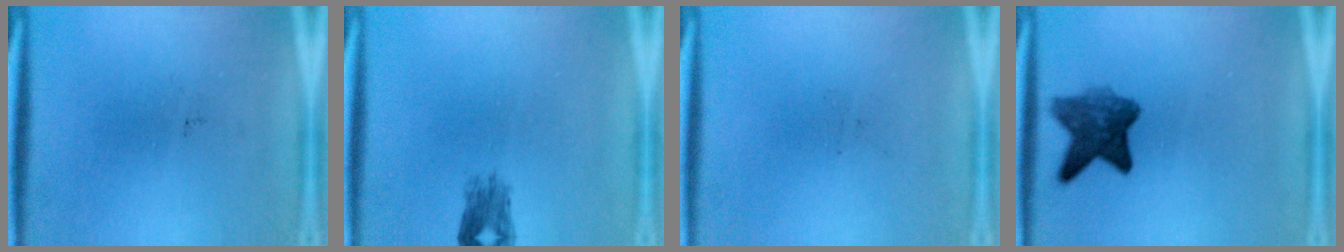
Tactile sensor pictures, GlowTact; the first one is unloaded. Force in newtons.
{"total": 2.5}
{"total": 0.0}
{"total": 6.7}